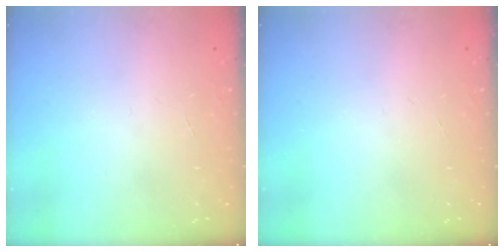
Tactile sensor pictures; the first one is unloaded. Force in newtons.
{"total": 0.0}